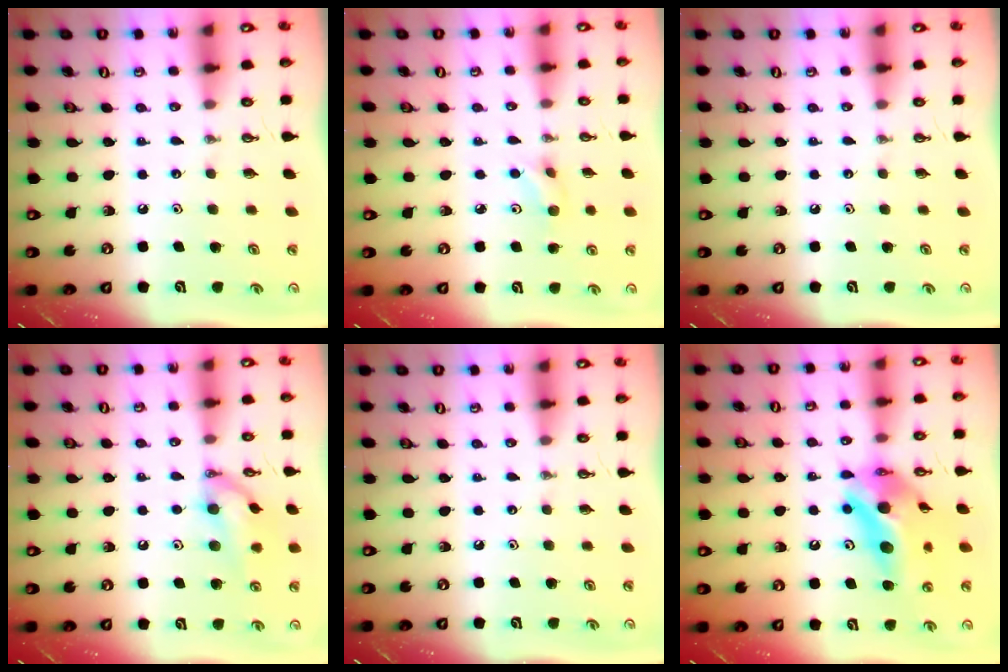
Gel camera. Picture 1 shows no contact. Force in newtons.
{"total": 5.0, "press": 4.9, "slide": 1.0}
{"total": 0.0}
{"total": 12.6, "press": 12.4, "slide": 1.8}
{"total": 0.0}
{"total": 15.7, "press": 15.4, "slide": 3.3}